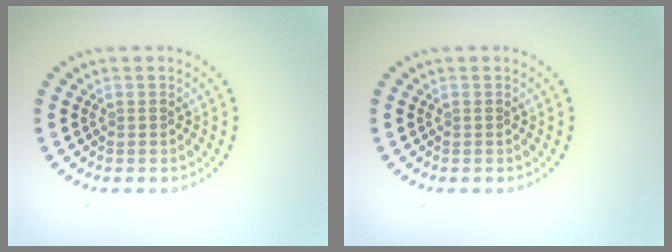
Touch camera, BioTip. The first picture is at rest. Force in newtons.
{"total": 0.0}